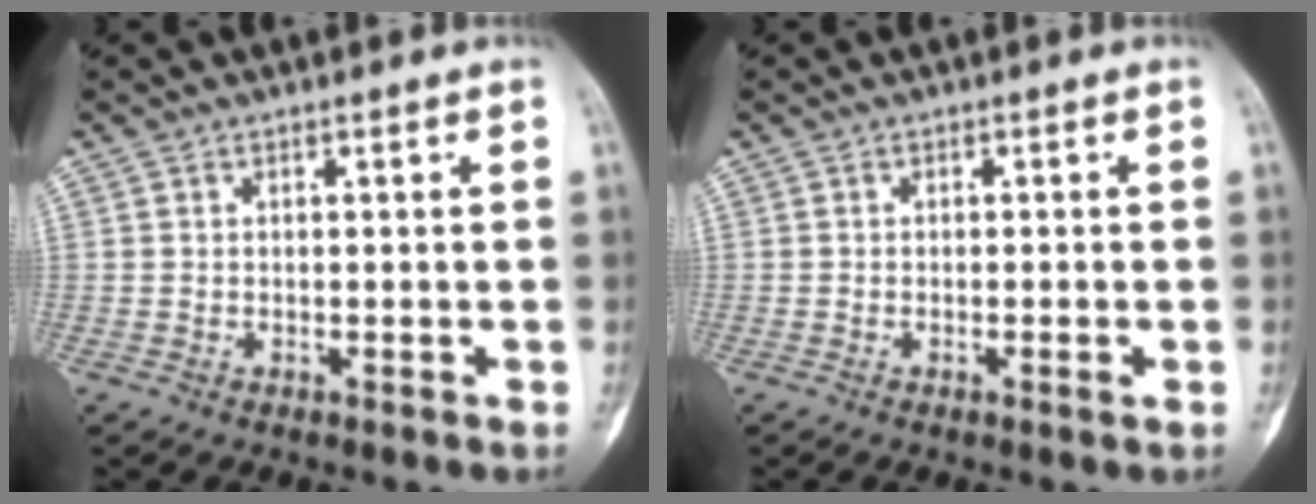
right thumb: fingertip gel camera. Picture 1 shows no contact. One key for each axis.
{"total": 1.2, "fx": -0.4, "fy": 0.0, "fz": 1.2, "tx": -0.024, "ty": -0.001, "tz": -0.006}